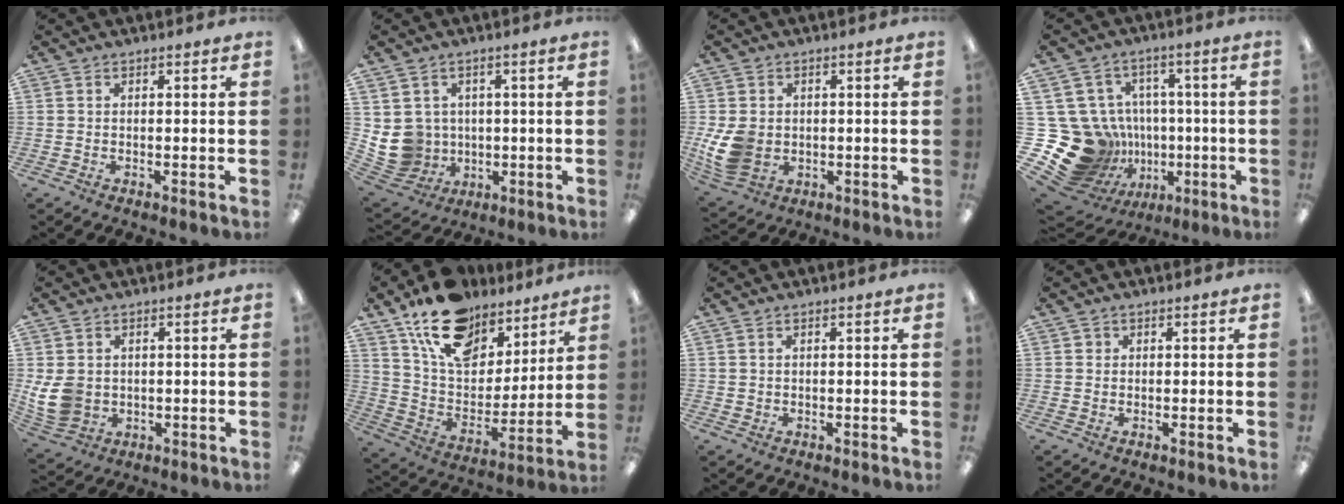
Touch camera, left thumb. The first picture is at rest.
{"total": 8.0, "force": [0.8, 7.8, 1.7], "torque": [-0.075, -0.006, 0.027]}
{"total": 9.0, "force": [-0.7, 7.3, 5.2], "torque": [-0.107, 0.008, -0.008]}
{"total": 24.5, "force": [-3.3, 21.5, 11.2], "torque": [-0.229, -0.003, 0.019]}
{"total": 8.0, "force": [0.6, 6.8, 4.2], "torque": [-0.105, 0.006, 0.015]}
{"total": 17.7, "force": [13.2, 9.1, 7.4], "torque": [-0.140, -0.077, 0.242]}
{"total": 0.9, "force": [0.4, 0.8, 0.1], "torque": [-0.002, 0.003, 0.007]}
{"total": 1.1, "force": [0.4, 1.0, 0.0], "torque": [0.008, 0.000, 0.005]}